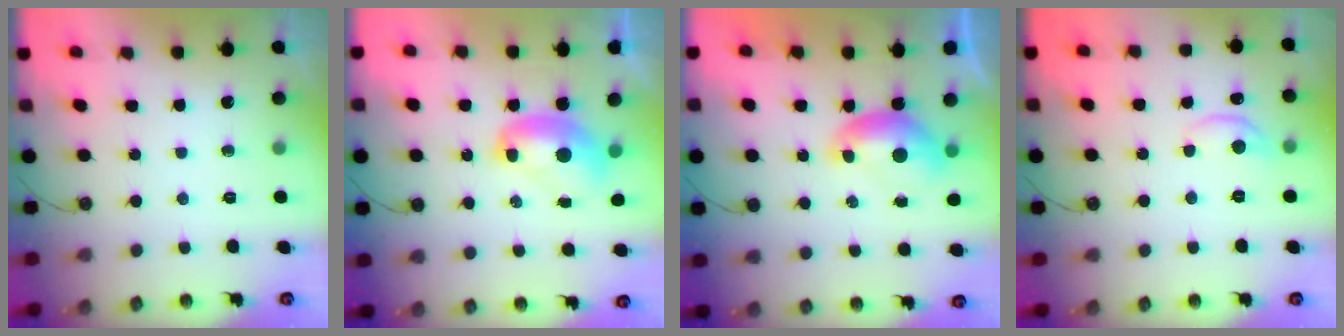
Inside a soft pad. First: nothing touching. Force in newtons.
{"total": 2.4, "press": 2.4, "slide": 0.3}
{"total": 0.6, "press": 0.5, "slide": 0.3}
{"total": 3.0, "press": 2.9, "slide": 0.5}